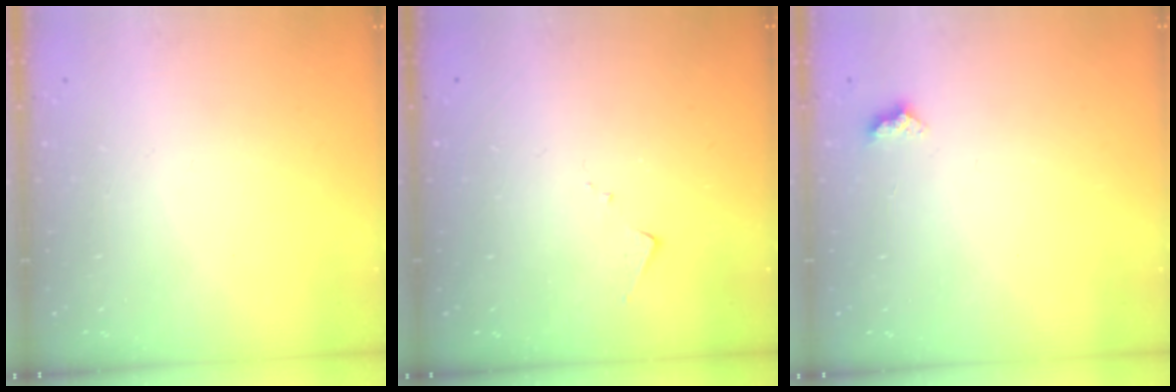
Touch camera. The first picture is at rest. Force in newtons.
{"total": 4.5, "press": 4.5, "slide": 0.2}
{"total": 5.1, "press": 5.0, "slide": 0.6}